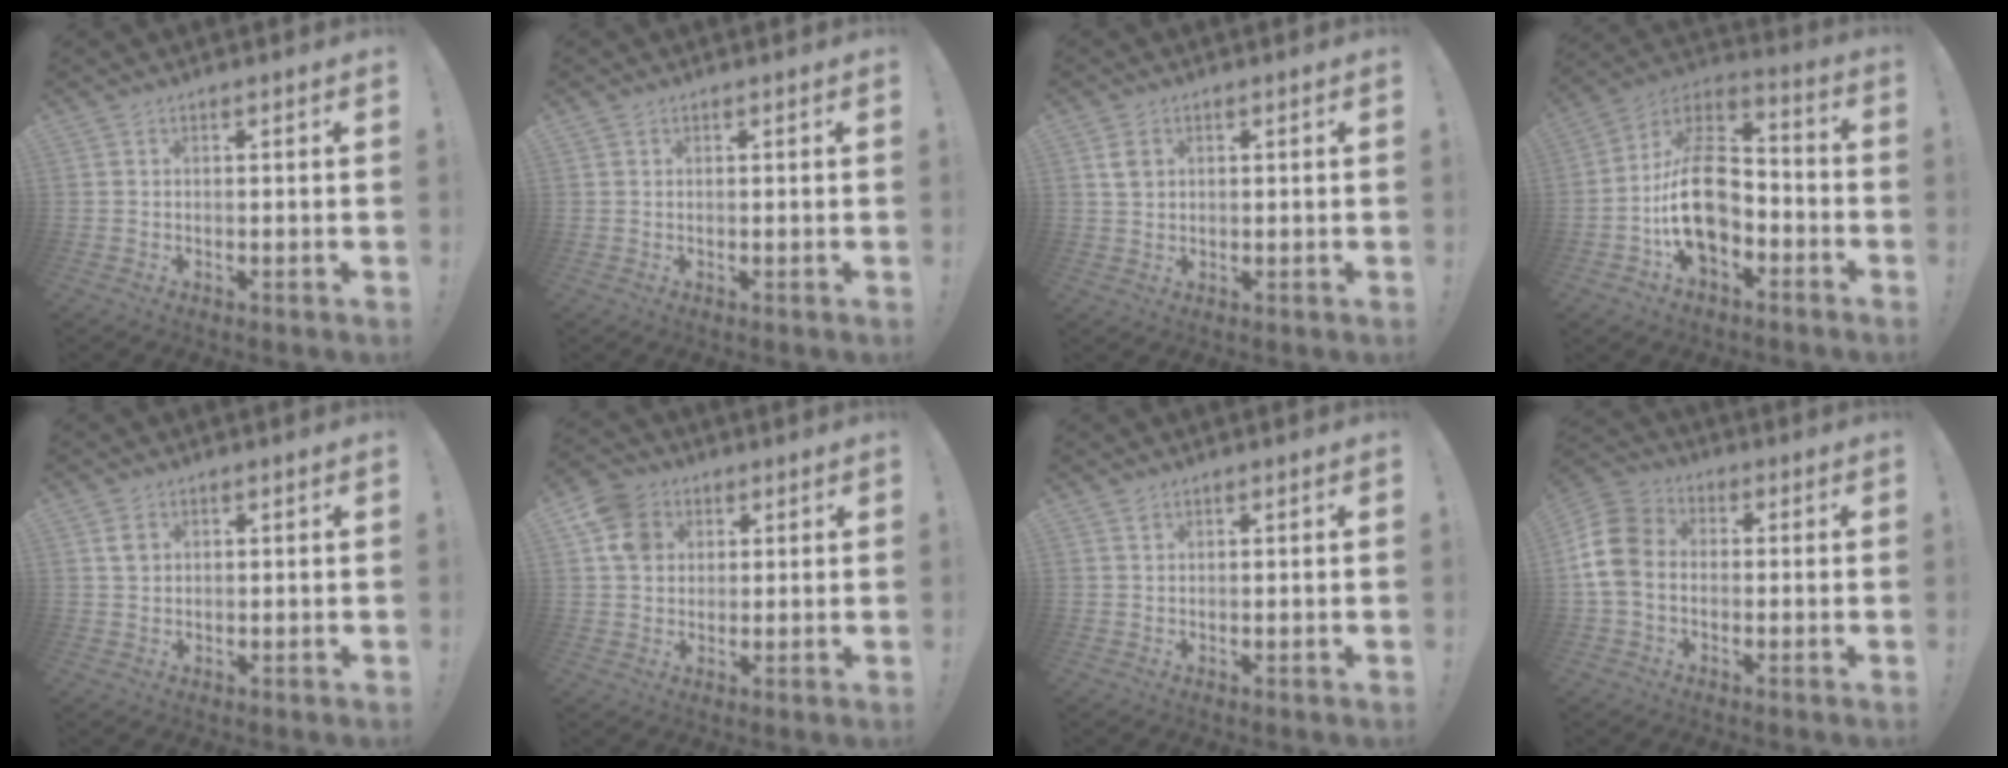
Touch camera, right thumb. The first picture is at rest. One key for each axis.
{"total": 0.0}
{"total": 3.3, "fx": 1.4, "fy": 2.5, "fz": 1.6, "tx": -0.025, "ty": 0.002, "tz": 0.025}
{"total": 18.6, "fx": -4.3, "fy": 12.7, "fz": 13.0, "tx": -0.231, "ty": 0.034, "tz": -0.063}
{"total": 2.9, "fx": 1.2, "fy": 2.3, "fz": 1.3, "tx": -0.011, "ty": -0.002, "tz": 0.020}
{"total": 9.8, "fx": 3.2, "fy": 8.2, "fz": 4.3, "tx": -0.069, "ty": -0.008, "tz": 0.064}
{"total": 0.9, "fx": 0.7, "fy": 0.6, "fz": 0.1, "tx": 0.013, "ty": -0.007, "tz": 0.011}
{"total": 10.8, "fx": -0.8, "fy": 8.4, "fz": 6.8, "tx": -0.149, "ty": 0.020, "tz": -0.012}